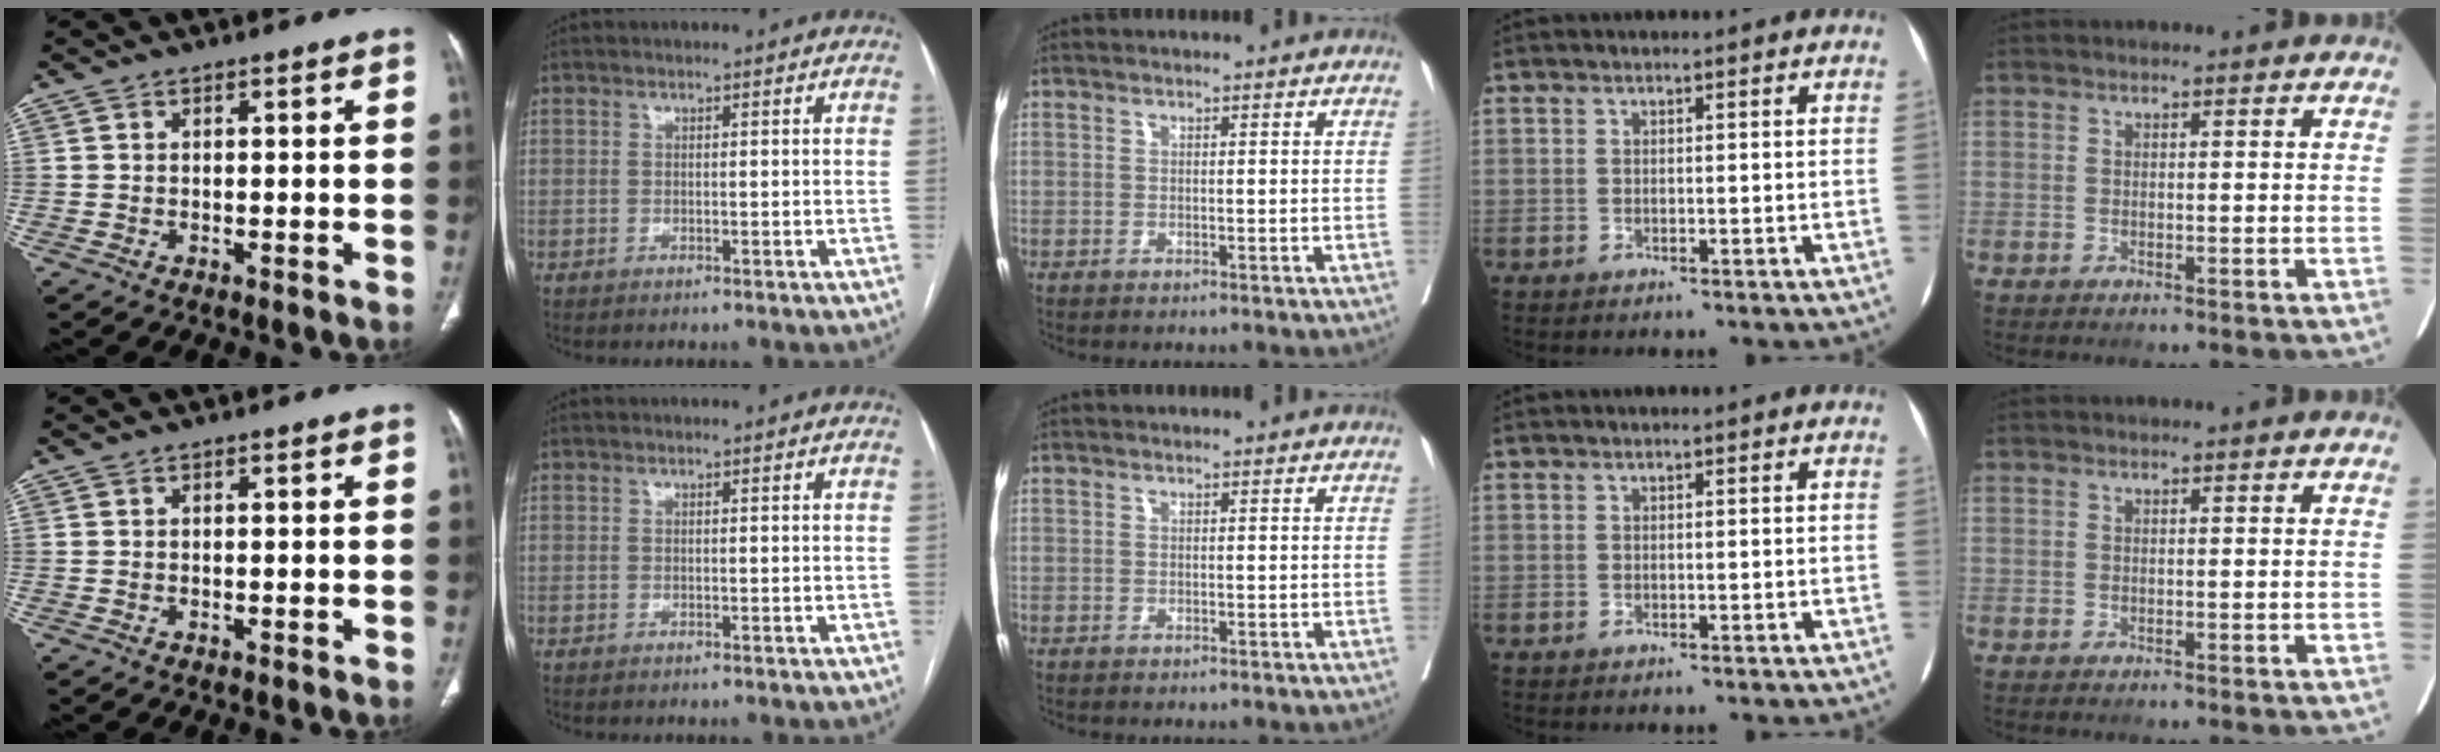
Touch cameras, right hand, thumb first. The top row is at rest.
{}